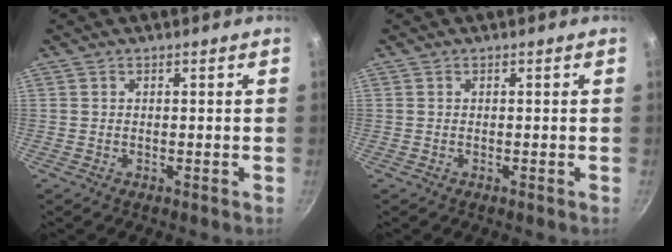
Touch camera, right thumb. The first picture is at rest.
{"total": 0.0}